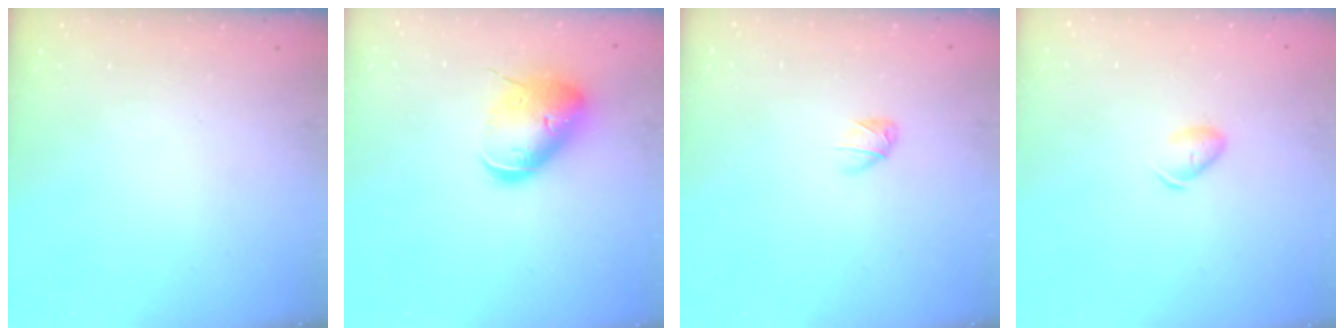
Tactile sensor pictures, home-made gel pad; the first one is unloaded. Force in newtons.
{"total": 14.1, "press": 14.0, "slide": 2.0}
{"total": 3.0, "press": 2.9, "slide": 0.7}
{"total": 5.4, "press": 5.4, "slide": 0.7}